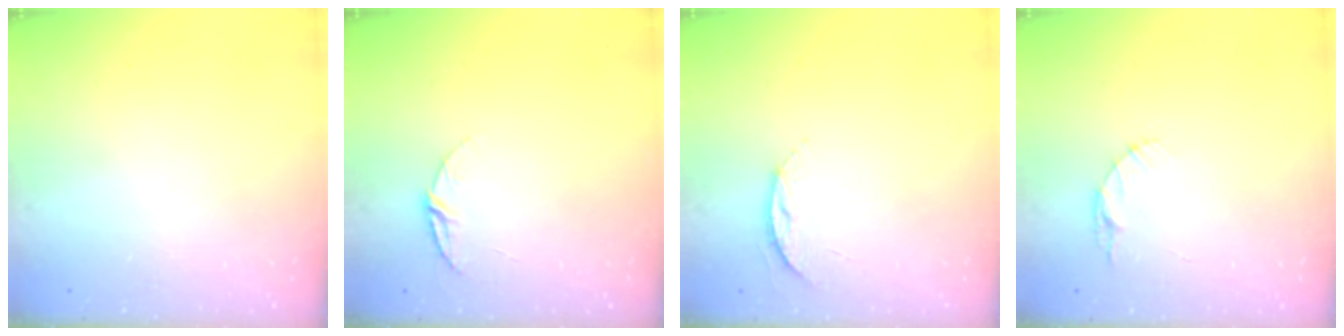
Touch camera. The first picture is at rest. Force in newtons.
{"total": 5.7, "press": 5.7, "slide": 0.6}
{"total": 5.8, "press": 5.8, "slide": 0.6}
{"total": 3.3, "press": 3.3, "slide": 0.4}